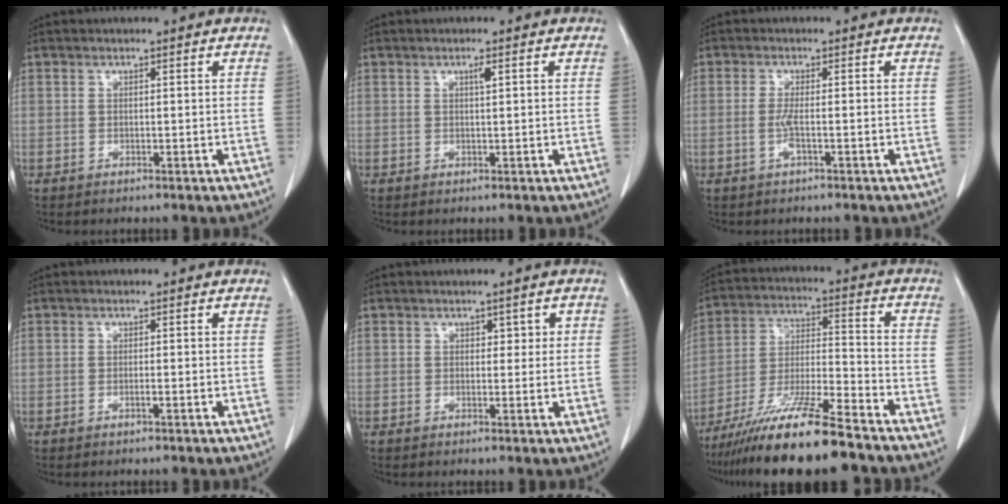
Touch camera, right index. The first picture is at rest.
{"total": 1.0, "force": [0.5, 0.1, 0.9], "torque": [-0.018, 0.001, 0.008]}
{"total": 2.1, "force": [-0.6, -0.1, 2.0], "torque": [-0.045, -0.003, -0.014]}
{"total": 0.7, "force": [-0.3, -0.1, 0.6], "torque": [-0.010, 0.001, -0.007]}
{"total": 1.8, "force": [0.7, 1.3, 1.1], "torque": [-0.003, 0.001, 0.006]}
{"total": 16.3, "force": [-12.6, 0.6, 10.3], "torque": [-0.205, -0.027, -0.225]}